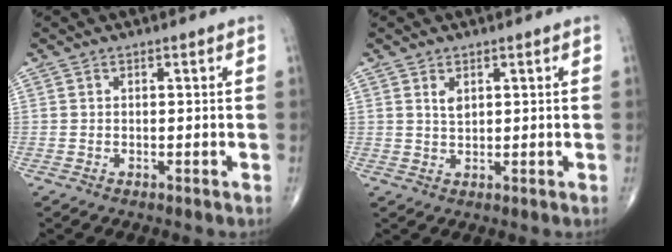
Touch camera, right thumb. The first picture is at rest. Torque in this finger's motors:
{"motor_torque": [0.39, 0.34, 0.15, -0.27, 0.11]}